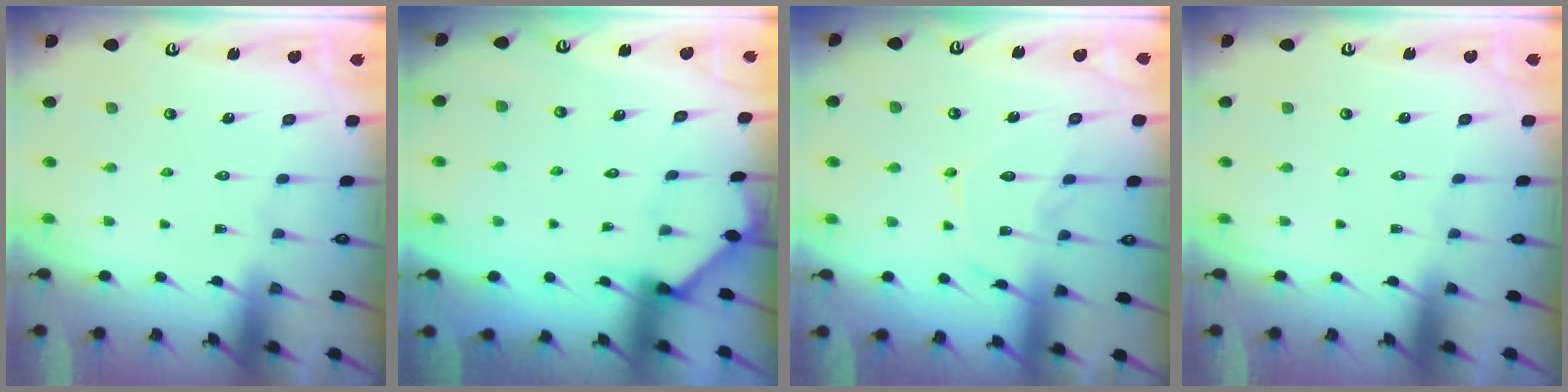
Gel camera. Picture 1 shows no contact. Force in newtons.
{"total": 1.7, "press": 1.6, "slide": 0.2}
{"total": 12.0, "press": 12.0, "slide": 0.9}
{"total": 0.0}